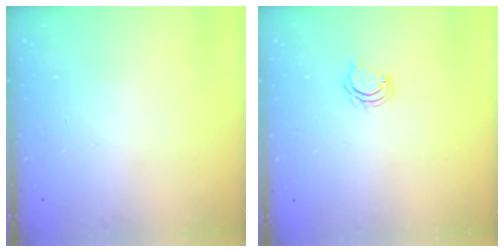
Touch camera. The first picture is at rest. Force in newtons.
{"total": 4.4, "press": 4.3, "slide": 0.3}